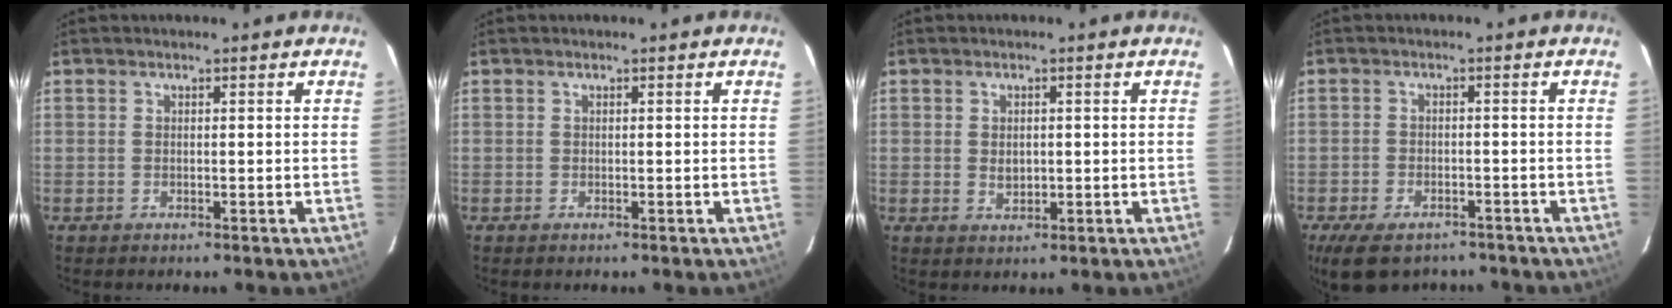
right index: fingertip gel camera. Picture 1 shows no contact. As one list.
[{"total": 0.0}, {"total": 2.4, "force": [0.0, 1.8, 1.6], "torque": [-0.025, -0.001, 0.002]}, {"total": 10.3, "force": [-7.5, 5.1, 5.0], "torque": [-0.113, -0.012, -0.117]}]